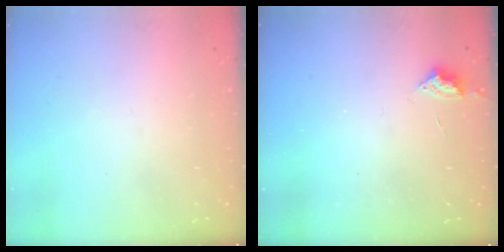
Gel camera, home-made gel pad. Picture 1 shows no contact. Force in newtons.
{"total": 2.9, "press": 2.8, "slide": 0.4}